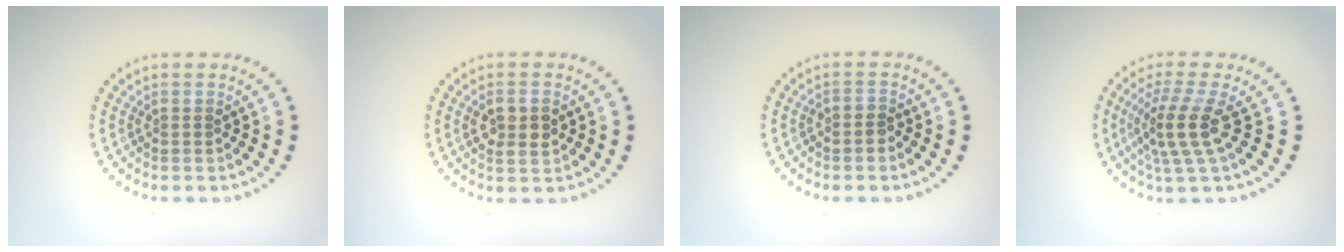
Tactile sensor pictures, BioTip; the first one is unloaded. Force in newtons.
{"total": 2.5, "press": 2.5, "slide": 0.2}
{"total": 0.8, "press": 0.7, "slide": 0.5}
{"total": 3.9, "press": 2.9, "slide": 2.6}